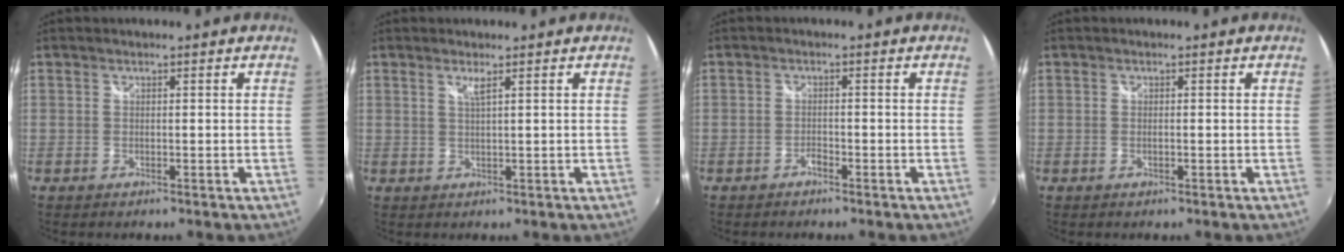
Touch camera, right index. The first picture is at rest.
{"total": 1.5, "force": [0.9, -0.3, 1.2], "torque": [-0.023, -0.002, 0.015]}
{"total": 1.2, "force": [-1.0, 0.4, 0.5], "torque": [-0.010, 0.000, -0.020]}
{"total": 0.6, "force": [-0.2, 0.0, 0.6], "torque": [-0.011, 0.000, -0.003]}